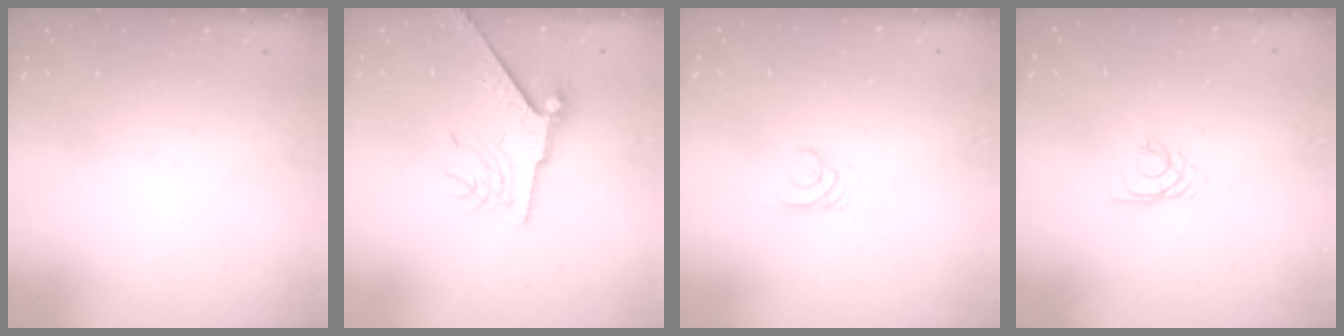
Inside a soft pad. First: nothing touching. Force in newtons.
{"total": 7.8, "press": 7.7, "slide": 0.9}
{"total": 1.8, "press": 1.8, "slide": 0.2}
{"total": 1.4, "press": 1.3, "slide": 0.3}